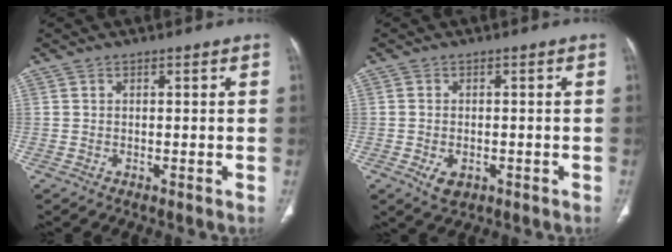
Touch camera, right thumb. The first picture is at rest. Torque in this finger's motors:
{"motor_torque": [-0.26, -0.14, -0.29, 0.18, -0.01]}